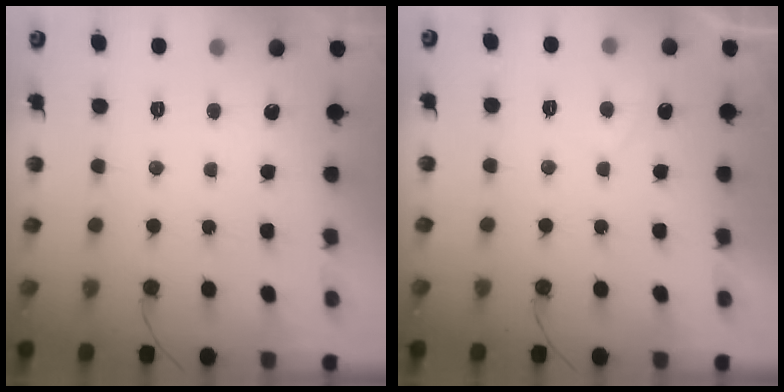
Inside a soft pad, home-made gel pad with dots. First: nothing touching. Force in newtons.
{"total": 2.8, "press": 2.7, "slide": 0.8}